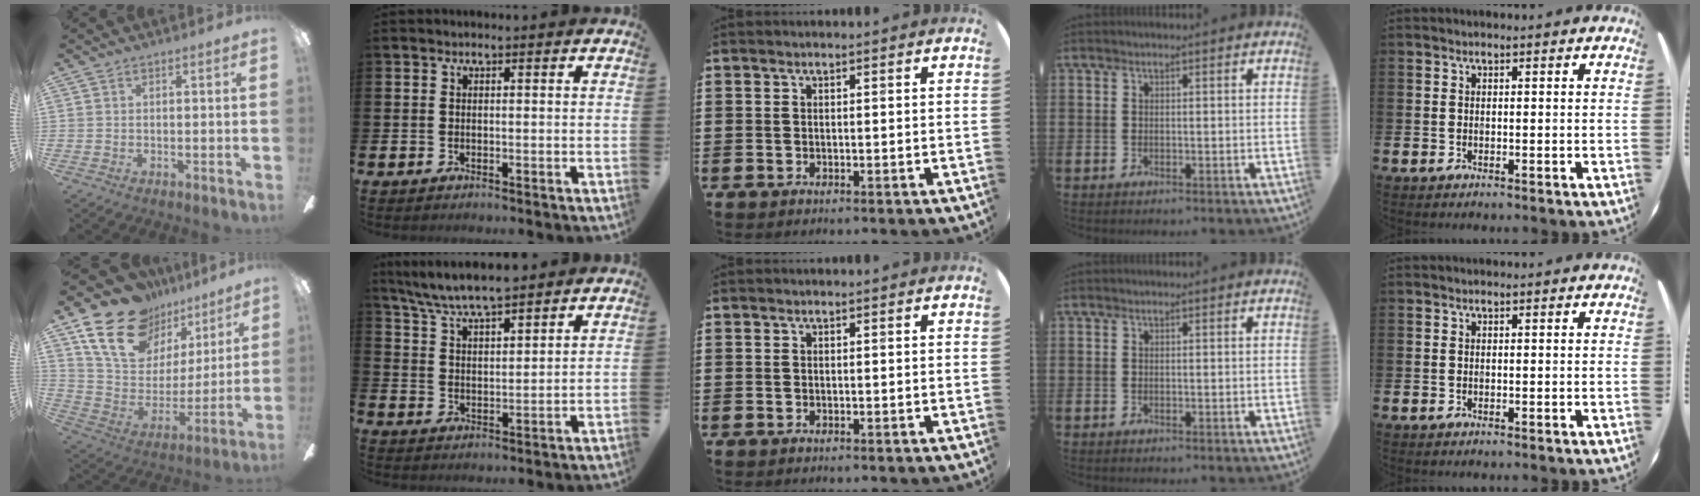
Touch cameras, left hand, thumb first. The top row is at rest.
{"thumb": {"total": 20.0, "force": [13.5, 12.2, 8.3], "torque": [-0.154, -0.077, 0.251]}, "index": {"total": 6.9, "force": [6.7, 0.5, 1.7], "torque": [-0.063, -0.030, 0.123]}}